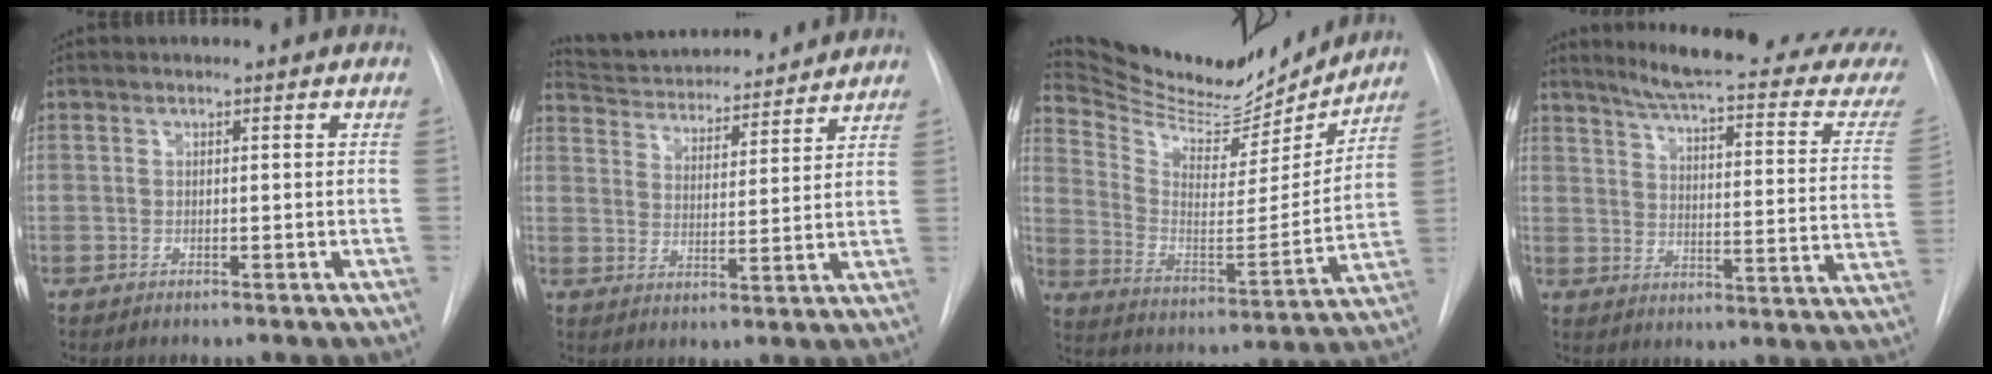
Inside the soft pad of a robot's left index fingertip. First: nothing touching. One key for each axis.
{"total": 16.7, "fx": 15.7, "fy": 3.0, "fz": 4.7, "tx": -0.077, "ty": 0.016, "tz": 0.234}
{"total": 20.3, "fx": 18.9, "fy": 4.8, "fz": 5.7, "tx": -0.103, "ty": -0.026, "tz": 0.294}
{"total": 23.2, "fx": 21.0, "fy": 1.0, "fz": 9.6, "tx": -0.128, "ty": -0.088, "tz": 0.249}